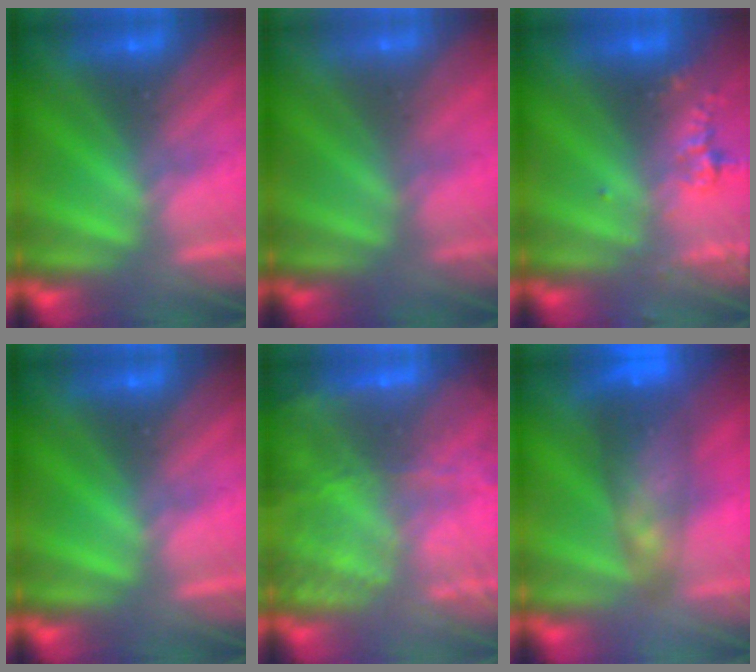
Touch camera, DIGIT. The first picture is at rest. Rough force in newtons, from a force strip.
{"total": 2.9}
{"total": 2.4}
{"total": 0.0}
{"total": 9.4}
{"total": 6.9}